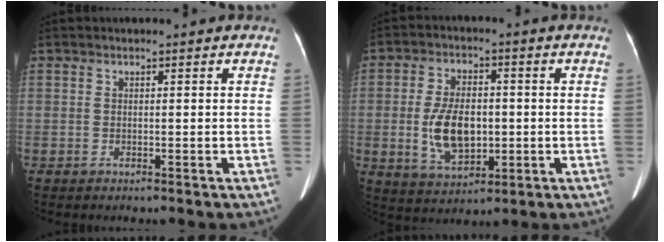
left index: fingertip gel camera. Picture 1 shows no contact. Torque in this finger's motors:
{"motor_torque": [1.47, 0.30, 0.80, 0.20]}